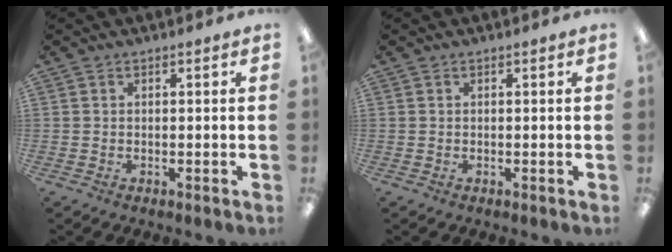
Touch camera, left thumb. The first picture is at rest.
{"total": 0.0}